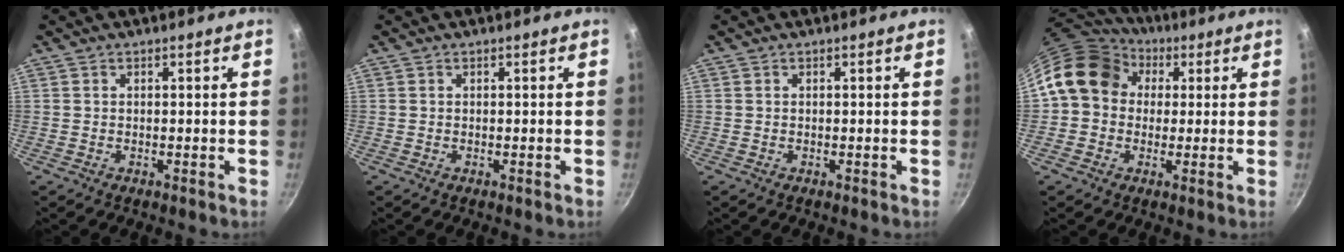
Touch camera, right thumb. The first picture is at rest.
{"total": 0.0}
{"total": 0.0}
{"total": 14.0, "force": [2.9, 11.7, 7.1], "torque": [-0.093, 0.029, 0.033]}